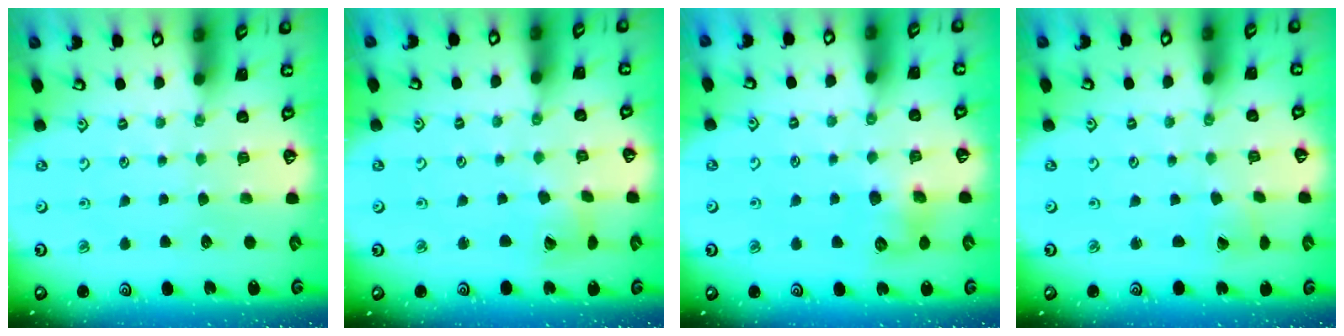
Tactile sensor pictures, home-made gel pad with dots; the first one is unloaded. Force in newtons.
{"total": 6.3, "press": 6.2, "slide": 0.9}
{"total": 8.9, "press": 8.9, "slide": 0.4}
{"total": 0.9, "press": 0.9, "slide": 0.1}